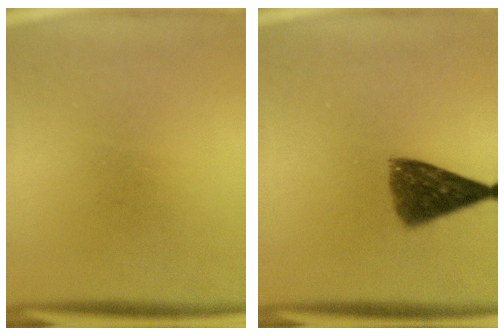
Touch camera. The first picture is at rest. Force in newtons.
{"total": 8.1}